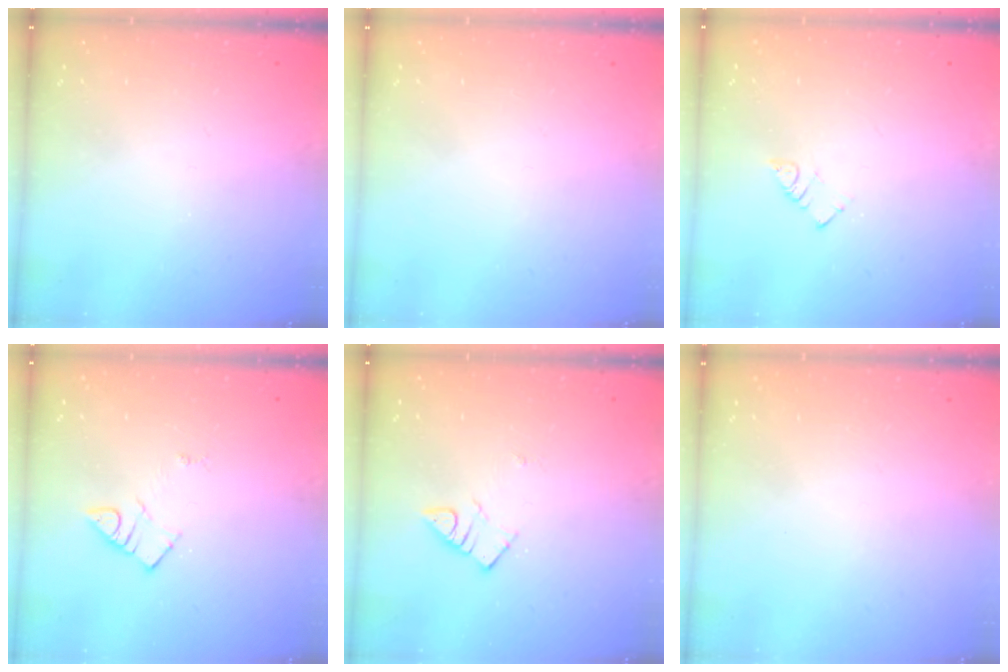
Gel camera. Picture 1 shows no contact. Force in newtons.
{"total": 1.5, "press": 1.5, "slide": 0.1}
{"total": 2.5, "press": 2.5, "slide": 0.1}
{"total": 4.2, "press": 4.1, "slide": 0.6}
{"total": 2.8, "press": 2.7, "slide": 0.3}
{"total": 1.7, "press": 1.7, "slide": 0.1}